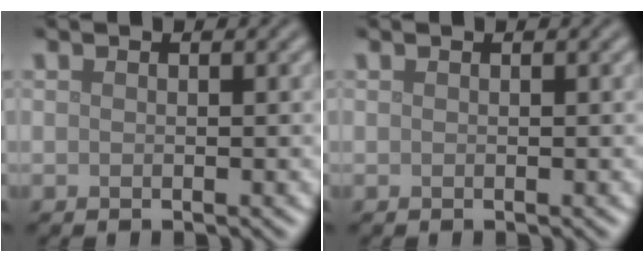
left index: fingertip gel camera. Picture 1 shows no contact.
{"total": 0.0}